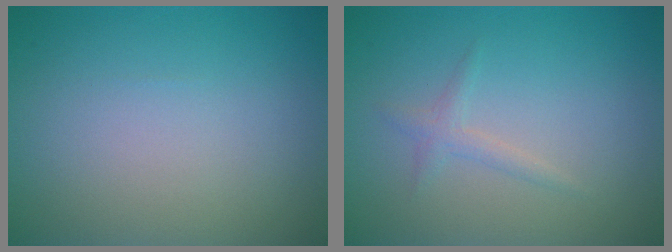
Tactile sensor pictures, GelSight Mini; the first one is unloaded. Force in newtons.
{"total": 1.1, "press": 1.1, "slide": 0.0}